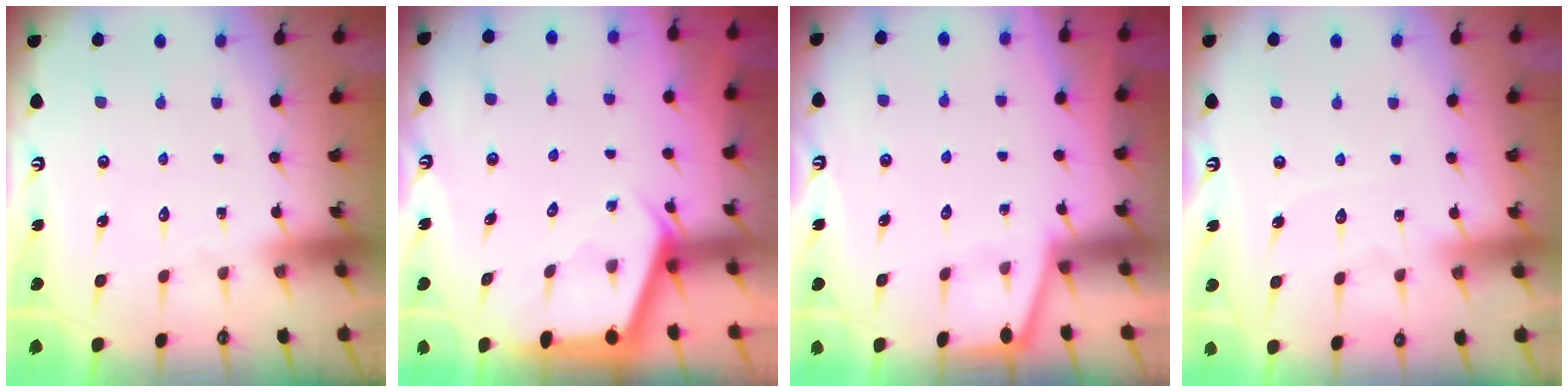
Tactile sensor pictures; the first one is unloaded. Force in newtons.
{"total": 2.8, "press": 2.8, "slide": 0.1}
{"total": 1.1, "press": 1.1, "slide": 0.1}
{"total": 3.0, "press": 3.0, "slide": 0.3}